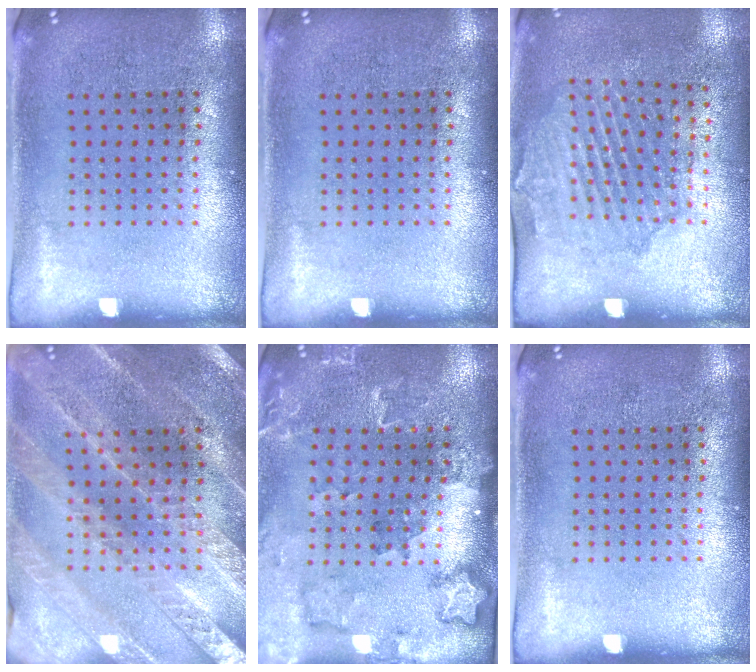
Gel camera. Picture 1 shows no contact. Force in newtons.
{"total": 0.0}
{"total": 1.6, "press": 1.5, "slide": 0.5}
{"total": 2.4, "press": 2.4, "slide": 0.2}
{"total": 1.8, "press": 1.8, "slide": 0.0}
{"total": 0.0}